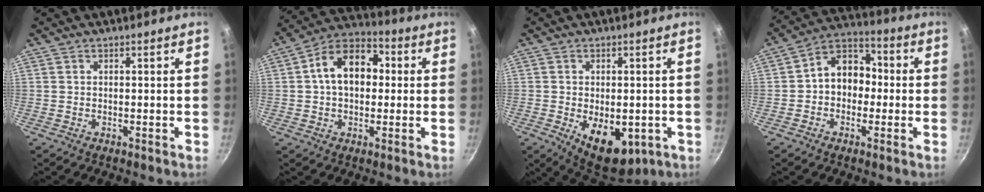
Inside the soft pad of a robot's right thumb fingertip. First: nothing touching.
{"total": 13.1, "force": [1.5, 9.0, 9.4], "torque": [-0.112, 0.031, 0.003]}
{"total": 11.1, "force": [-2.9, 6.4, 8.6], "torque": [-0.090, -0.009, -0.024]}
{"total": 10.0, "force": [-0.6, 7.8, 6.1], "torque": [-0.044, 0.037, -0.031]}